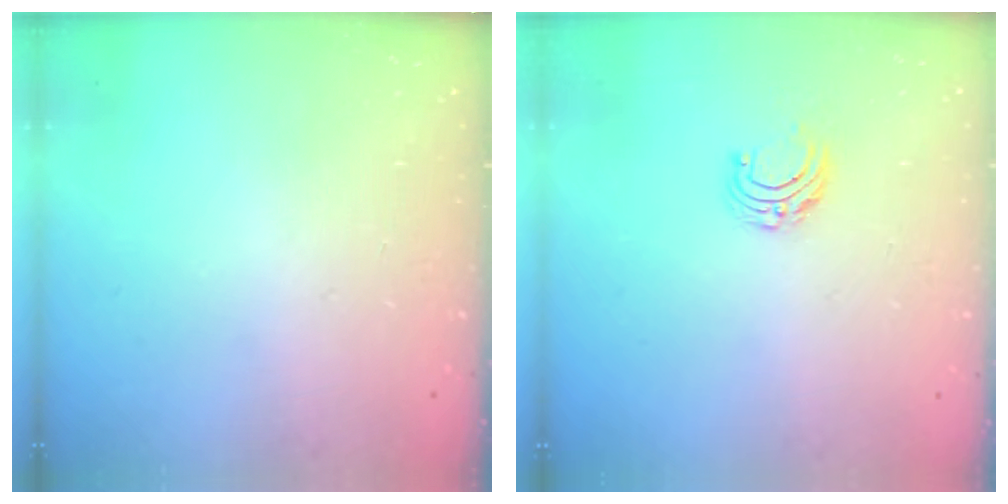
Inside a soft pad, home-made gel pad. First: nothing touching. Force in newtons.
{"total": 5.0, "press": 5.0, "slide": 0.4}